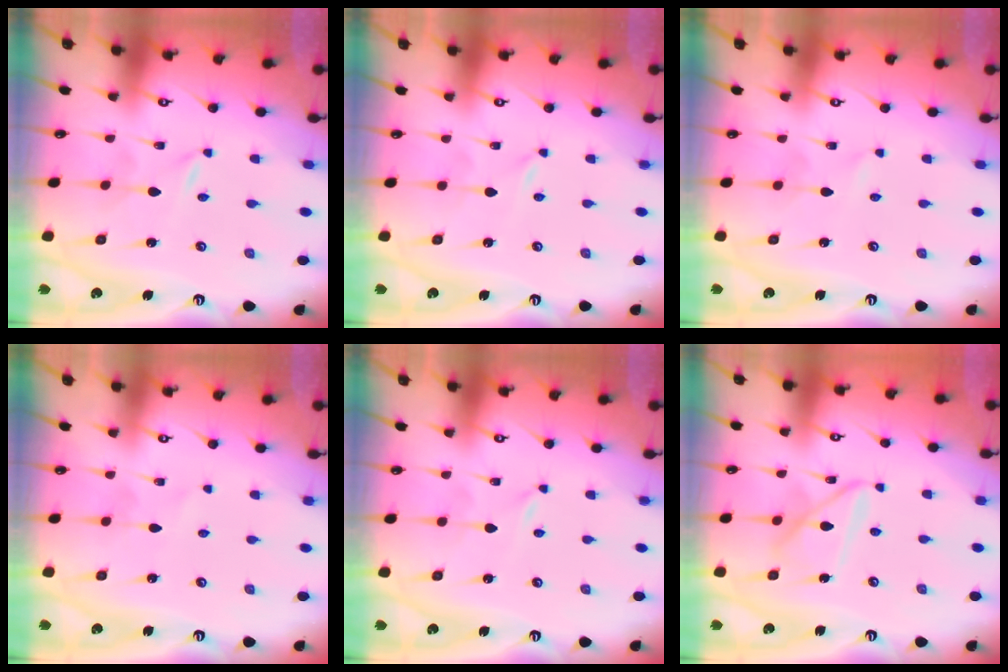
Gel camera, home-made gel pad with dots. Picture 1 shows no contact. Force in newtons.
{"total": 0.0}
{"total": 0.7, "press": 0.6, "slide": 0.1}
{"total": 1.2, "press": 1.2, "slide": 0.2}
{"total": 0.0}
{"total": 12.1, "press": 12.1, "slide": 1.2}